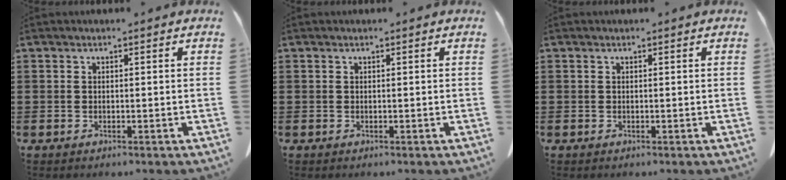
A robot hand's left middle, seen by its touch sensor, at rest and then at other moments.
{"total": 0.0}
{"total": 0.0}